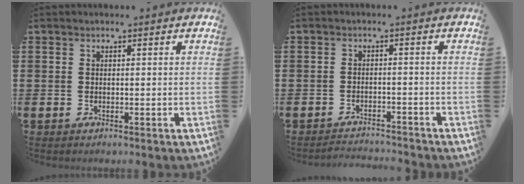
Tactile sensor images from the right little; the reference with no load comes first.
{"total": 1.9, "force": [-1.9, -0.1, -0.2], "torque": [-0.003, 0.004, -0.041]}